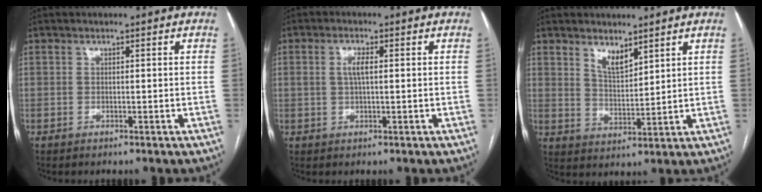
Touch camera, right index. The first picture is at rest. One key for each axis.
{"total": 2.6, "fx": 0.4, "fy": 0.7, "fz": 2.5, "tx": -0.050, "ty": 0.005, "tz": 0.008}
{"total": 4.4, "fx": 3.3, "fy": 1.5, "fz": 2.6, "tx": -0.051, "ty": -0.010, "tz": 0.066}